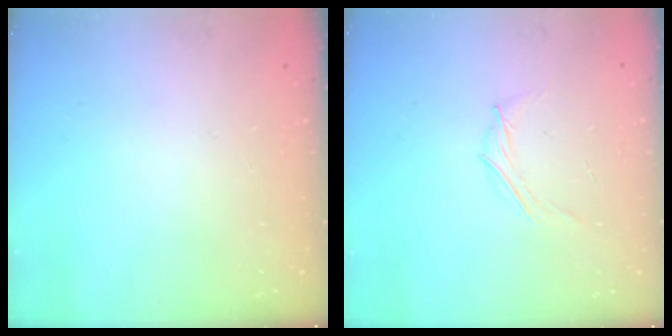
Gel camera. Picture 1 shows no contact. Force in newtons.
{"total": 3.7, "press": 3.4, "slide": 1.3}